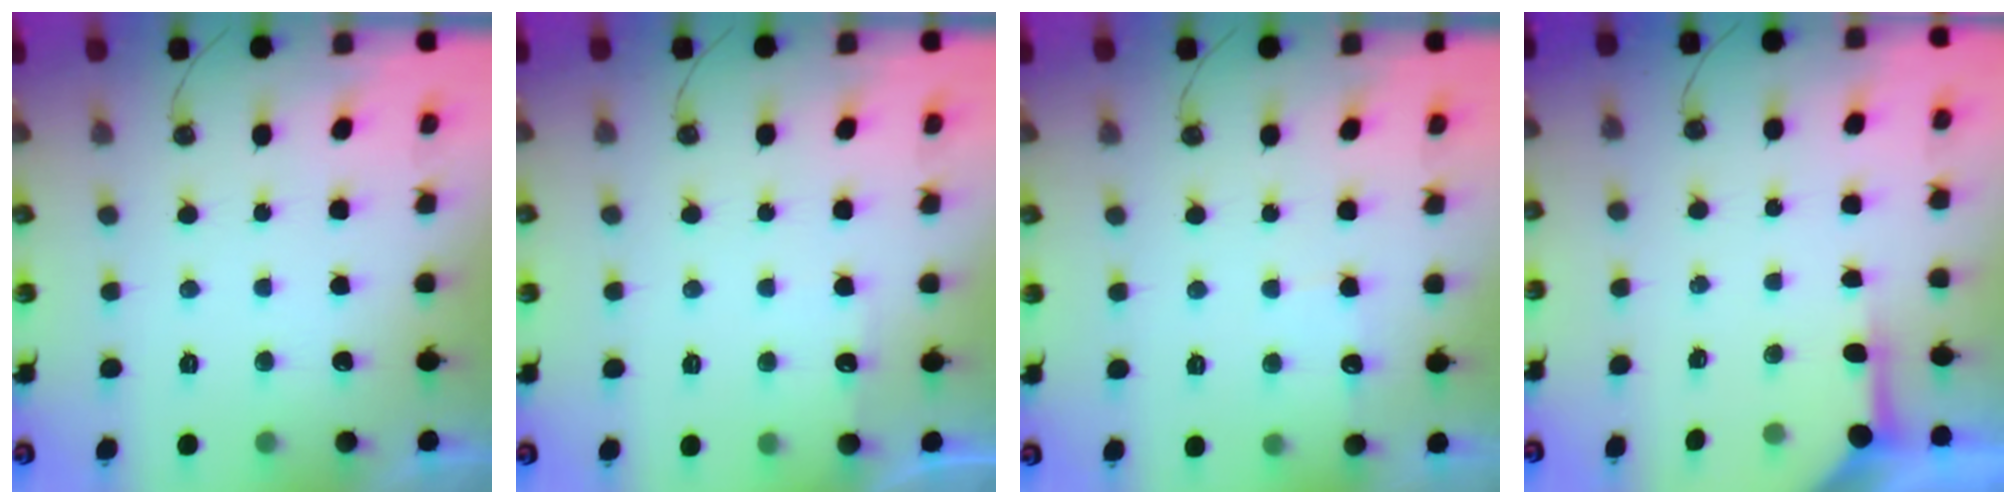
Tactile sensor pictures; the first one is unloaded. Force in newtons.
{"total": 3.2, "press": 3.2, "slide": 0.5}
{"total": 4.5, "press": 4.5, "slide": 0.5}
{"total": 3.8, "press": 3.7, "slide": 0.4}